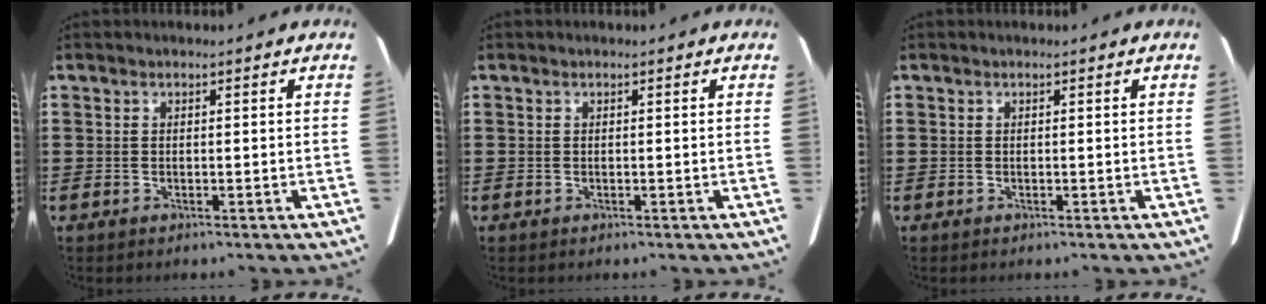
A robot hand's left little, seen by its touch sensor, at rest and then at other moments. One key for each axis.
{"total": 0.0}
{"total": 0.0}